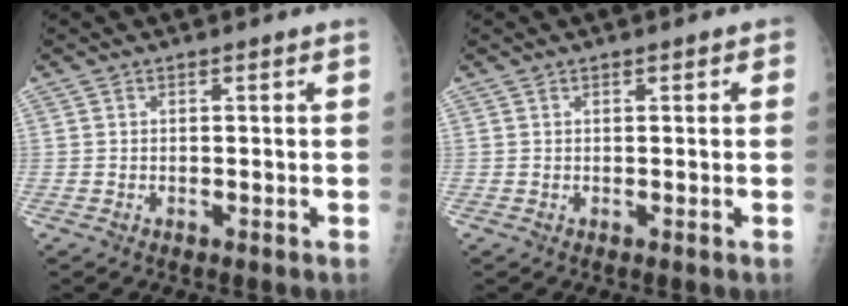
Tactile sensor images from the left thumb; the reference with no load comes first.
{"total": 0.6, "force": [0.3, 0.4, 0.3], "torque": [0.006, 0.001, 0.000]}